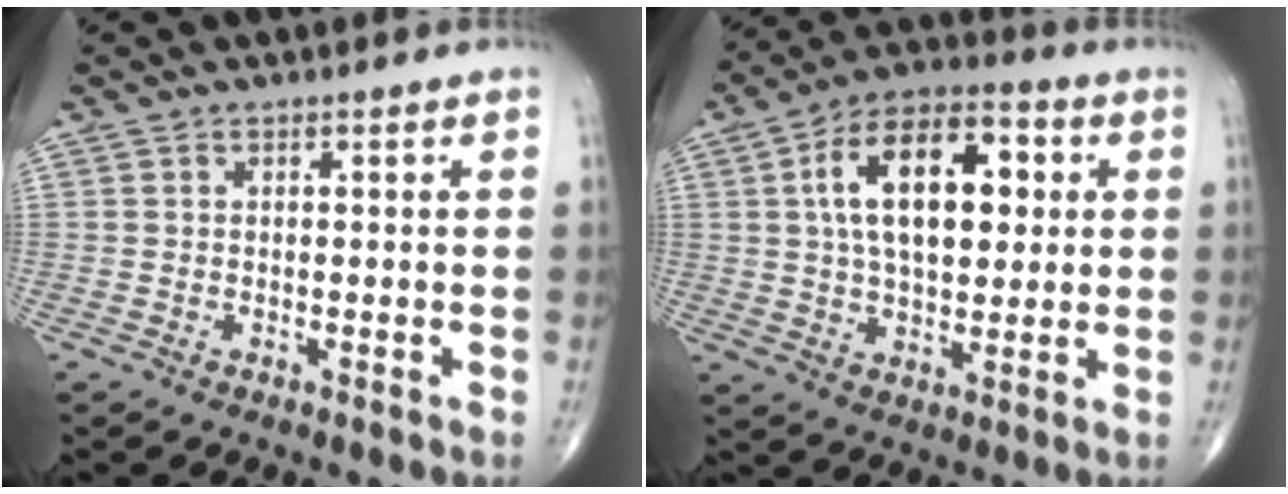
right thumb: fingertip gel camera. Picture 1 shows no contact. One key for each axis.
{"total": 18.5, "fx": 3.8, "fy": 10.1, "fz": 15.0, "tx": -0.222, "ty": 0.015, "tz": 0.059}